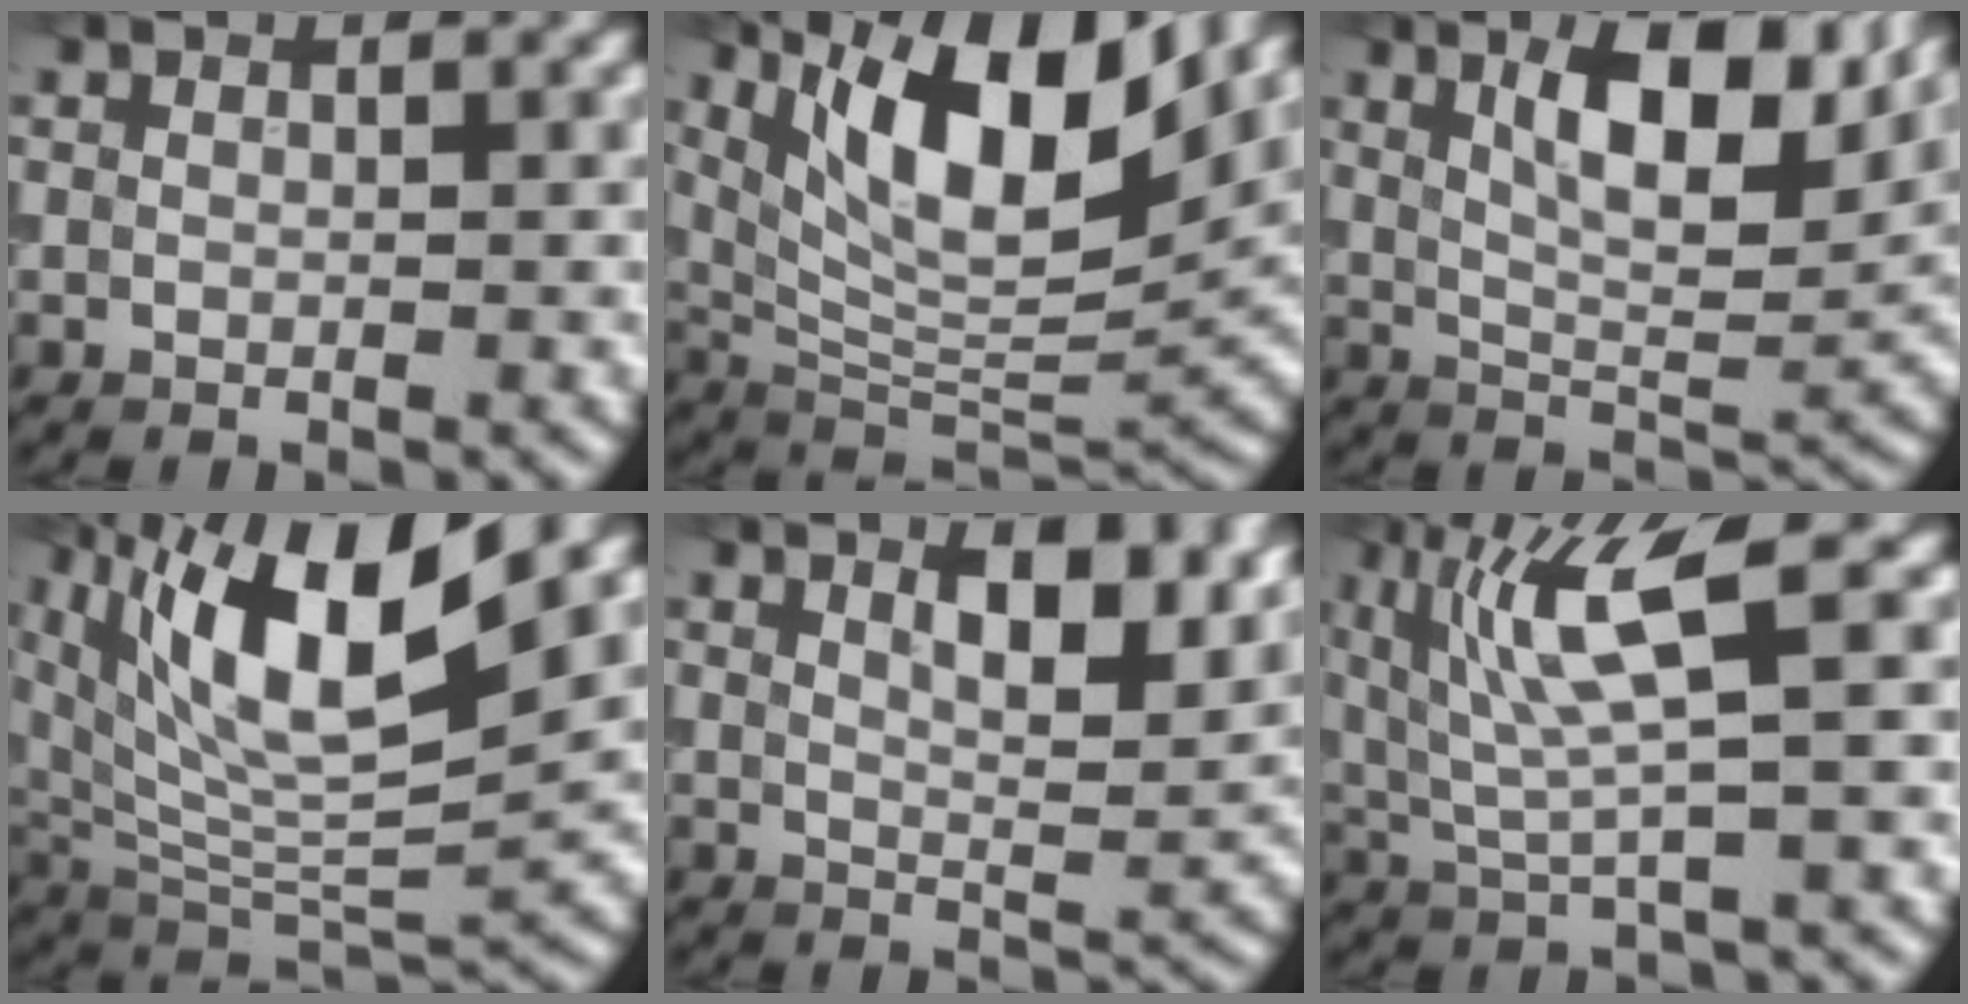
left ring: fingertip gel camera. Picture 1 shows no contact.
{"total": 11.7, "force": [5.3, 4.0, 9.6], "torque": [-0.161, -0.004, 0.097]}
{"total": 8.7, "force": [3.9, 2.9, 7.3], "torque": [-0.115, 0.002, 0.067]}
{"total": 11.7, "force": [5.4, 3.8, 9.6], "torque": [-0.182, 0.001, 0.102]}
{"total": 6.3, "force": [3.3, 2.1, 5.0], "torque": [-0.072, 0.000, 0.052]}
{"total": 6.7, "force": [2.0, 1.2, 6.3], "torque": [-0.132, -0.002, 0.041]}